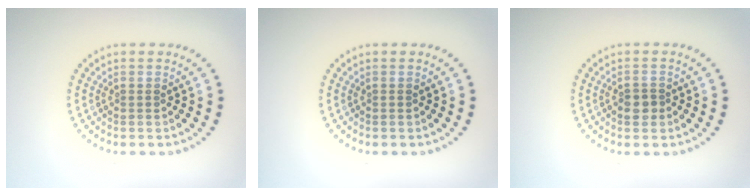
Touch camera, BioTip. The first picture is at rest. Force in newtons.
{"total": 0.0}
{"total": 1.7, "press": 1.6, "slide": 0.6}